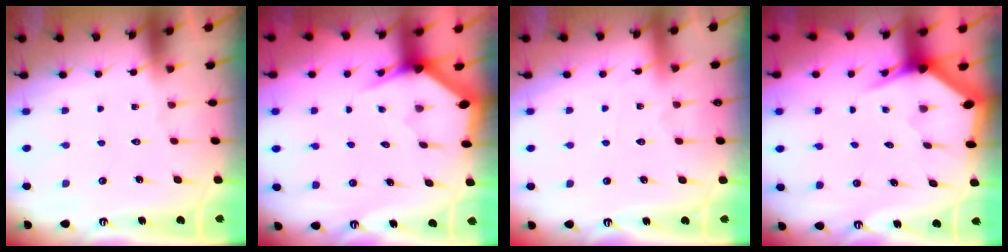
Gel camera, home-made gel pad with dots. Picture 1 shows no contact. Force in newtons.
{"total": 3.0, "press": 3.0, "slide": 0.1}
{"total": 1.8, "press": 1.8, "slide": 0.3}
{"total": 3.8, "press": 3.8, "slide": 0.1}